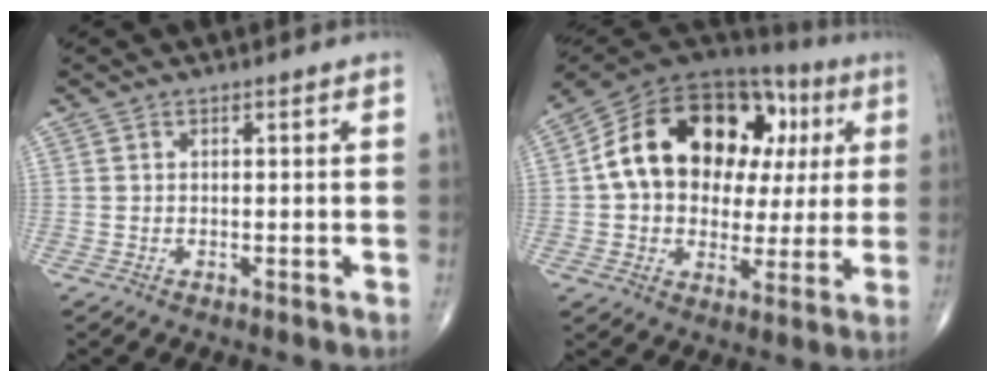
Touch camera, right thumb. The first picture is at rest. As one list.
[{"total": 24.4, "force": [4.8, 16.4, 17.4], "torque": [-0.248, 0.037, 0.074]}]